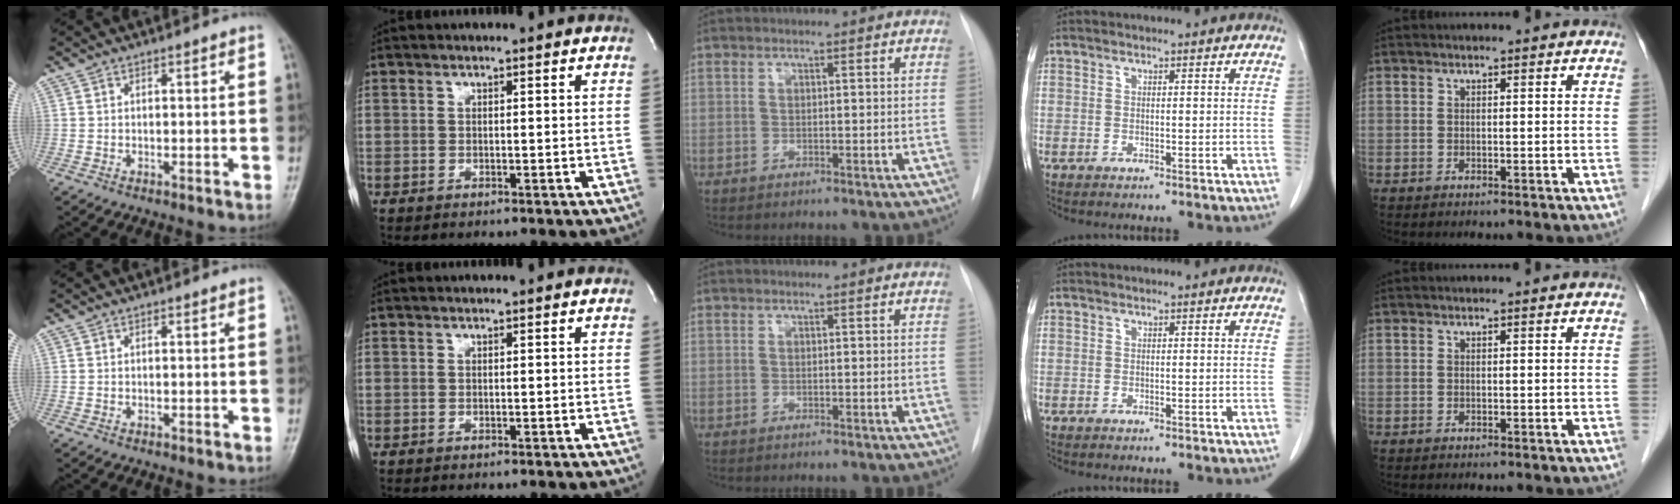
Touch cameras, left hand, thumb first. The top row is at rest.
{}